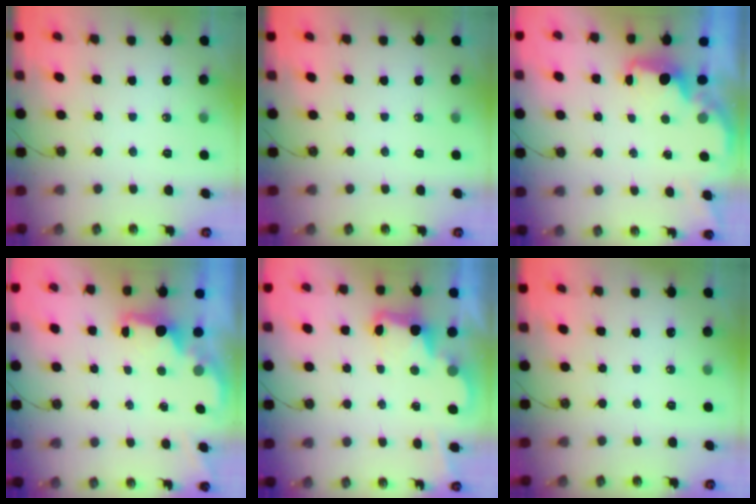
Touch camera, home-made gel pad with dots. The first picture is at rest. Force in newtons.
{"total": 0.0}
{"total": 2.1, "press": 1.9, "slide": 0.8}
{"total": 1.7, "press": 1.5, "slide": 0.7}
{"total": 3.4, "press": 3.3, "slide": 0.7}
{"total": 0.0}